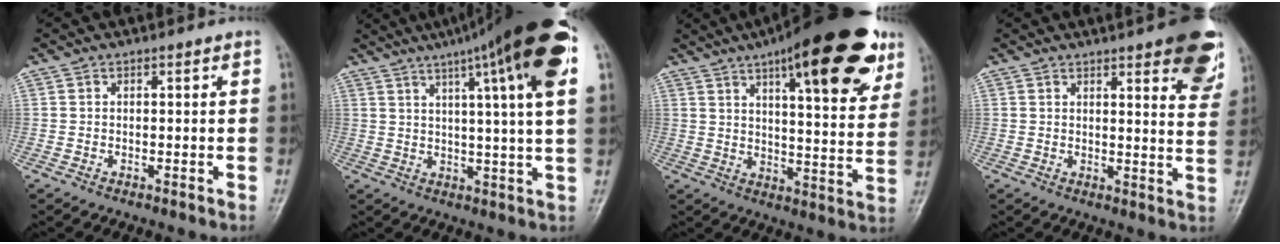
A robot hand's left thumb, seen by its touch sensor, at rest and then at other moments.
{"total": 21.2, "force": [10.8, 2.2, 18.1], "torque": [-0.262, -0.006, 0.139]}
{"total": 24.8, "force": [14.2, 7.4, 19.0], "torque": [-0.239, -0.033, 0.199]}
{"total": 13.3, "force": [7.9, 3.6, 10.0], "torque": [-0.092, -0.037, 0.089]}